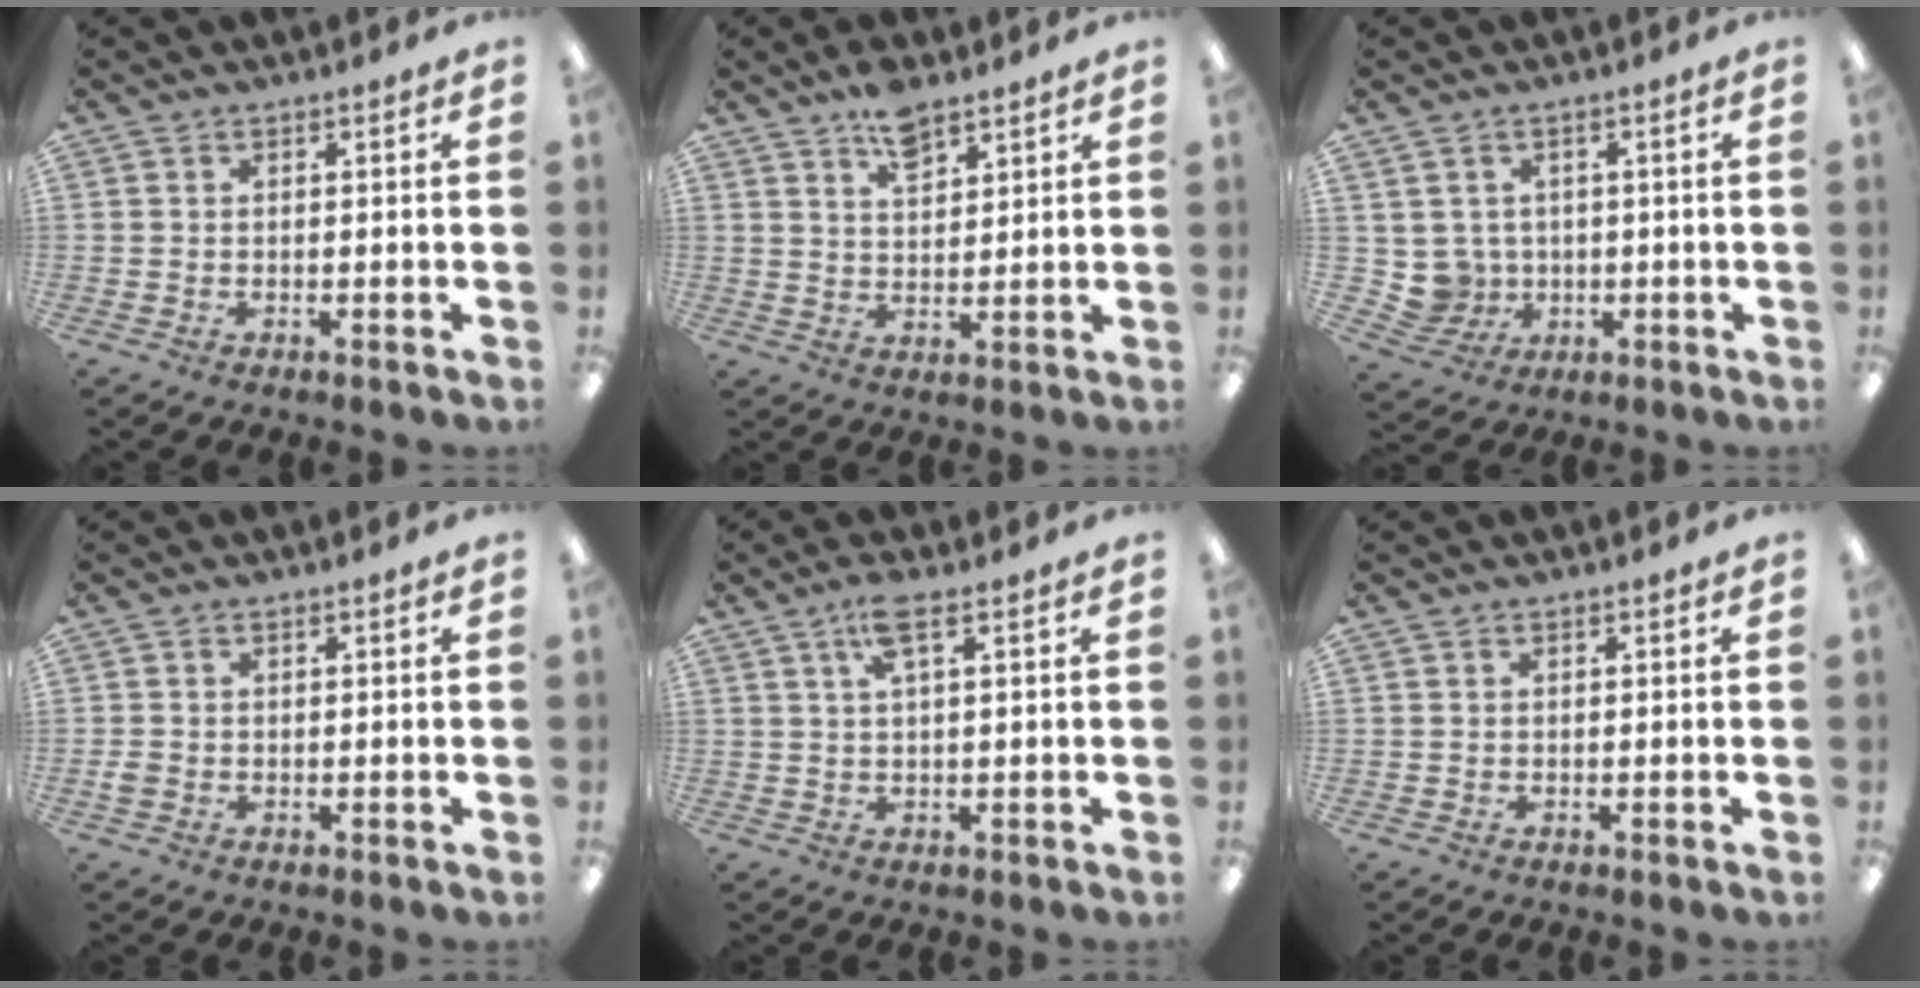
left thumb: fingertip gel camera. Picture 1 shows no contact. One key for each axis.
{"total": 6.7, "fx": 5.0, "fy": 3.0, "fz": 3.4, "tx": -0.054, "ty": -0.025, "tz": 0.088}
{"total": 5.1, "fx": 1.0, "fy": 5.0, "fz": 0.6, "tx": -0.028, "ty": -0.003, "tz": 0.025}
{"total": 1.6, "fx": -0.3, "fy": 1.3, "fz": 0.9, "tx": -0.015, "ty": 0.003, "tz": -0.006}
{"total": 5.5, "fx": 2.7, "fy": 1.4, "fz": 4.6, "tx": -0.089, "ty": 0.005, "tz": 0.043}
{"total": 0.0}